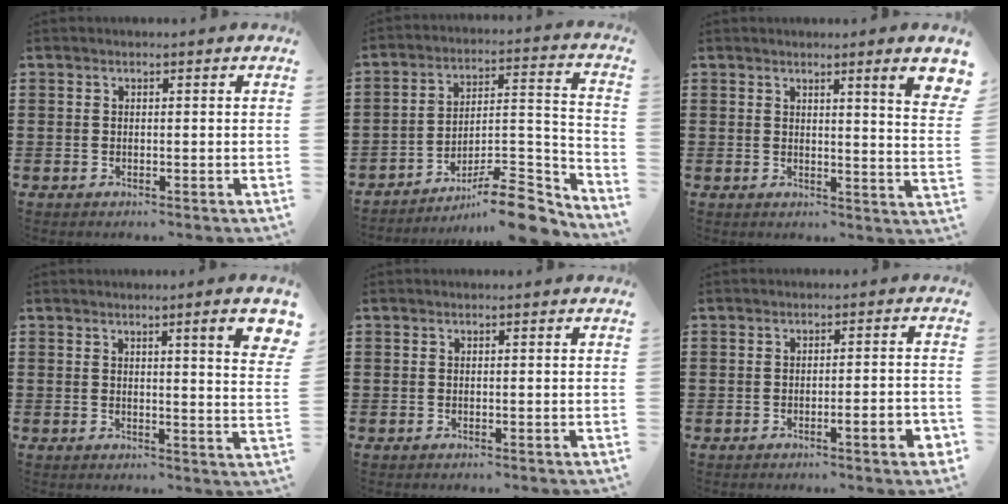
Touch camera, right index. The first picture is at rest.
{"total": 11.3, "force": [-9.2, 2.6, 5.9], "torque": [-0.078, 0.035, -0.173]}
{"total": 4.5, "force": [2.4, -0.3, 3.7], "torque": [-0.064, -0.014, 0.036]}
{"total": 5.7, "force": [2.6, 0.2, 5.1], "torque": [-0.076, -0.008, 0.038]}
{"total": 0.0}
{"total": 3.5, "force": [-1.7, 0.1, 3.1], "torque": [-0.048, -0.006, -0.026]}